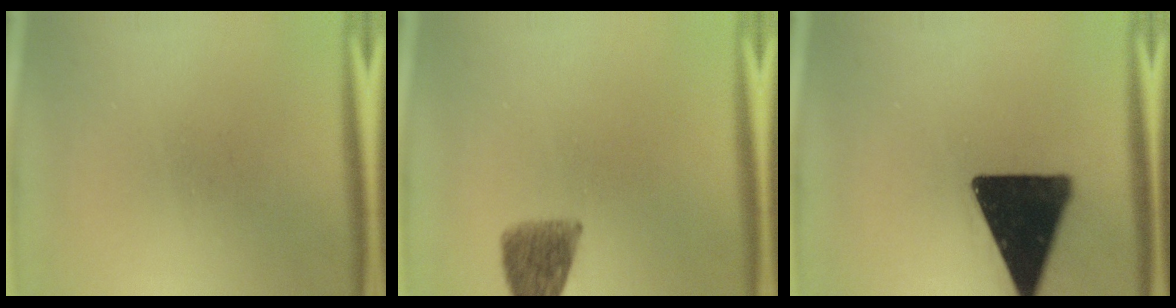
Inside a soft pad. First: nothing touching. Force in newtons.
{"total": 6.7}
{"total": 18.3}